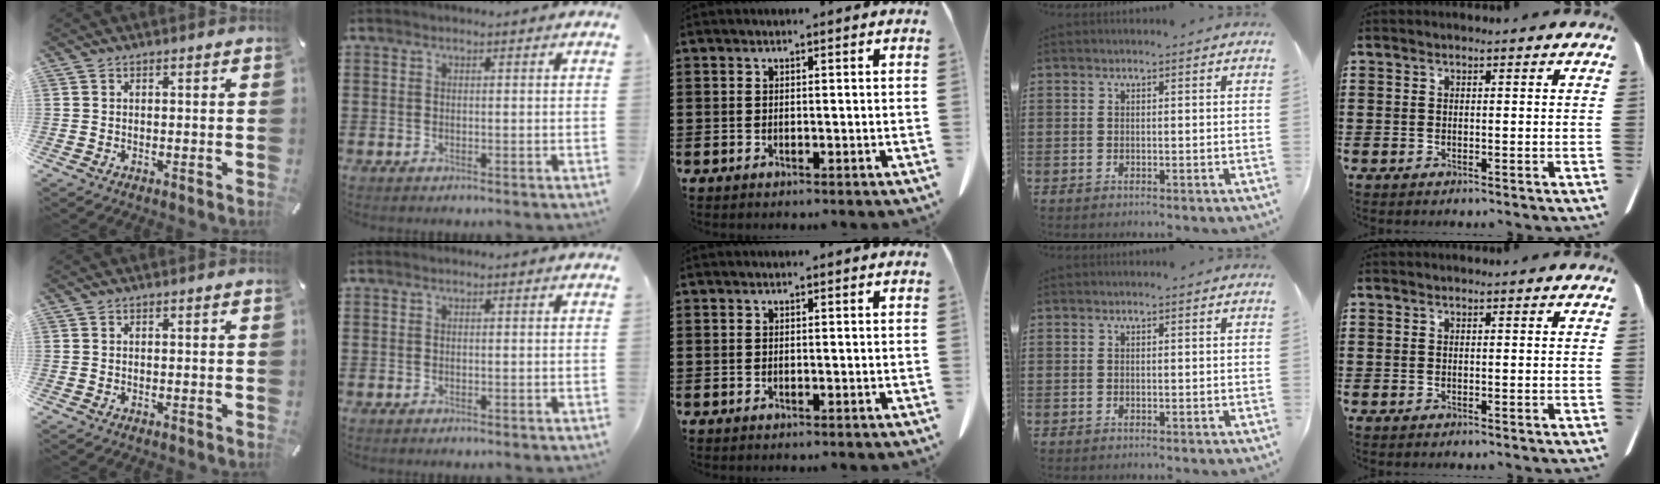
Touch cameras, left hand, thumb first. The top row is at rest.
{}